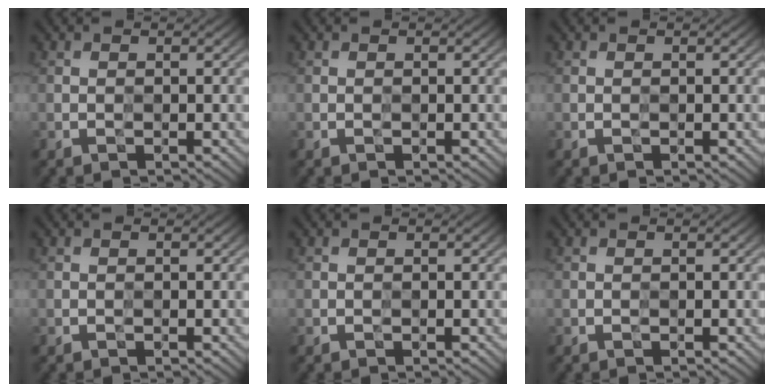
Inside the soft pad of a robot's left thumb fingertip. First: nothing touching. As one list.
[{"total": 0.0}, {"total": 0.0}, {"total": 0.0}, {"total": 0.0}, {"total": 0.0}]